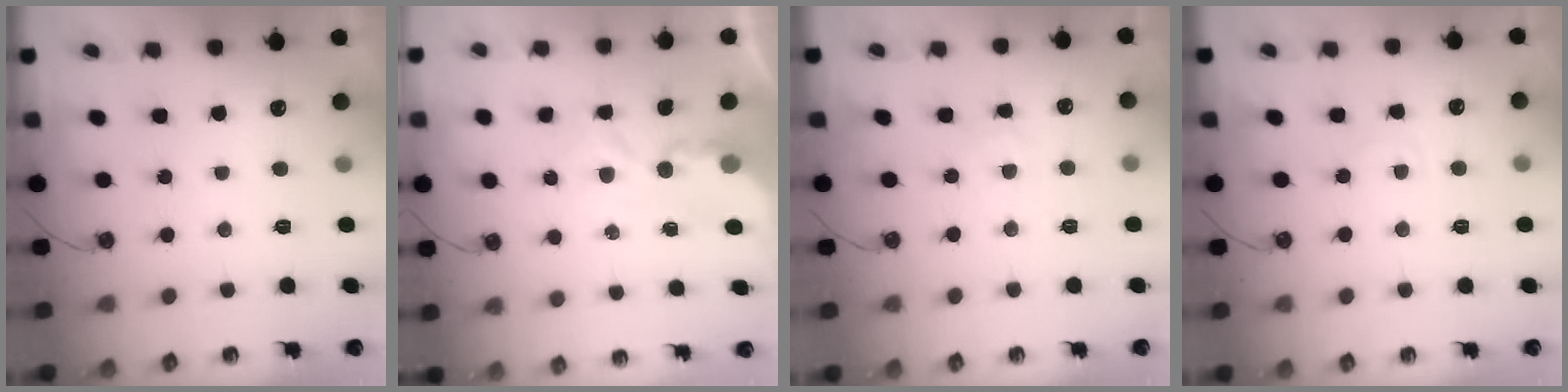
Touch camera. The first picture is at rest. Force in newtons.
{"total": 3.9, "press": 3.9, "slide": 0.1}
{"total": 4.2, "press": 4.2, "slide": 0.6}
{"total": 3.2, "press": 3.1, "slide": 0.4}